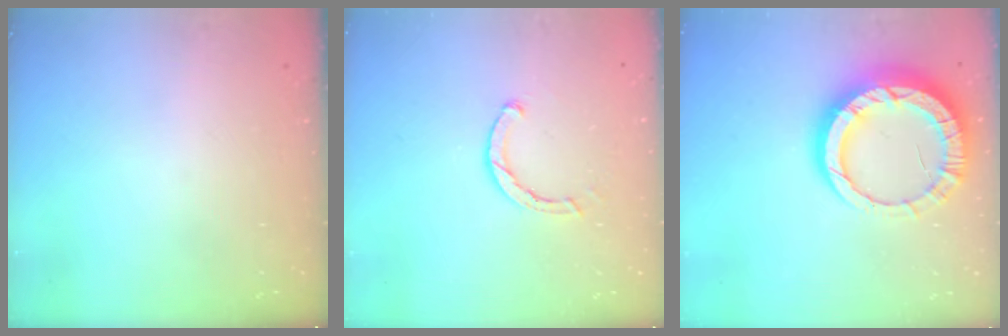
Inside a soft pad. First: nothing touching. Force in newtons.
{"total": 2.5, "press": 2.5, "slide": 0.1}
{"total": 15.5, "press": 15.5, "slide": 1.3}